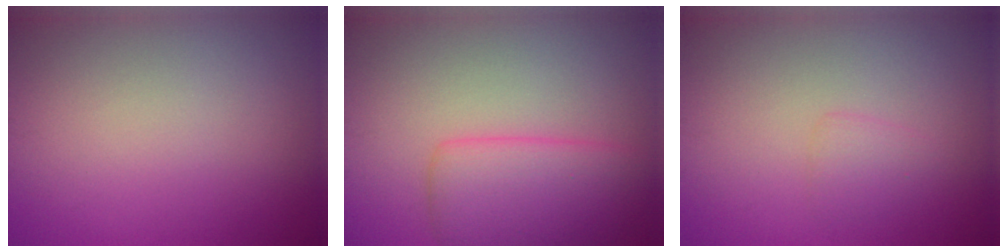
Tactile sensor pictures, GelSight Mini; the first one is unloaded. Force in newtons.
{"total": 4.6, "press": 4.6, "slide": 0.2}
{"total": 1.1, "press": 1.1, "slide": 0.1}